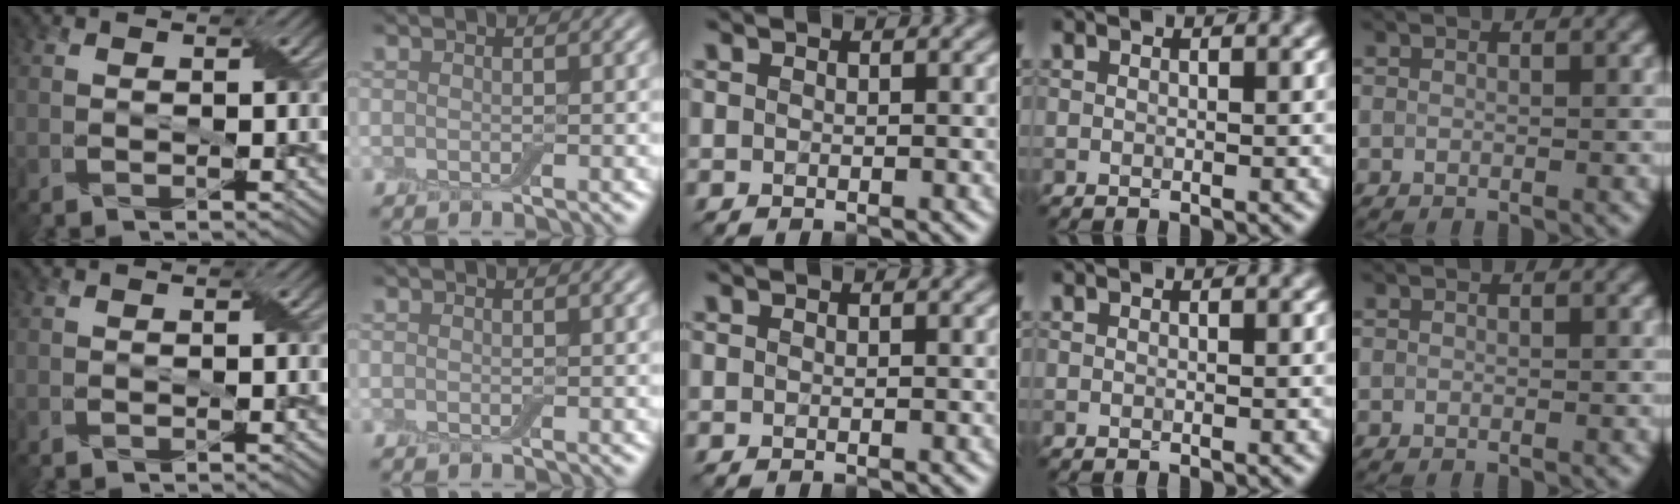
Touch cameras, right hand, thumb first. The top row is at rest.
{}